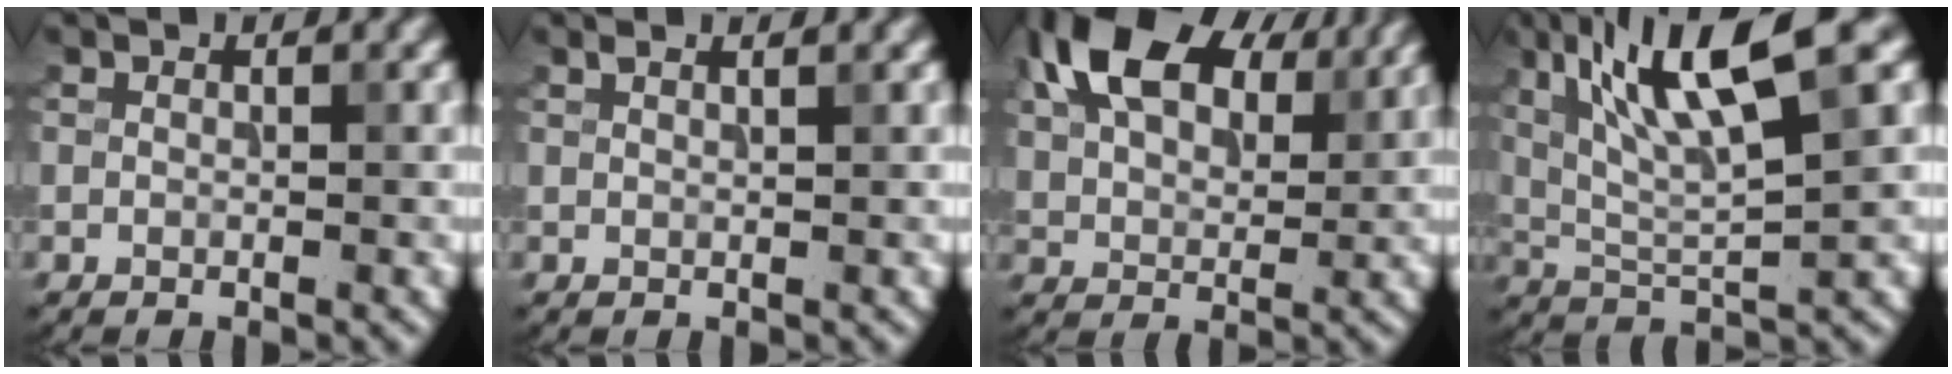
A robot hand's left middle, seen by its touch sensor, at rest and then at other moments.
{"total": 1.8, "force": [1.2, 0.7, 1.1], "torque": [-0.007, 0.004, 0.002]}
{"total": 11.2, "force": [5.1, 6.4, 7.7], "torque": [-0.155, 0.028, 0.087]}
{"total": 10.5, "force": [4.7, 2.3, 9.1], "torque": [-0.156, 0.009, 0.085]}